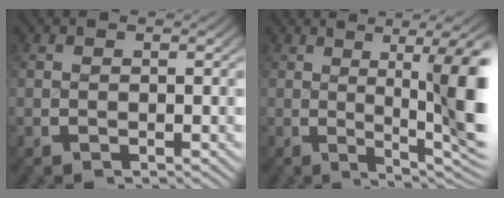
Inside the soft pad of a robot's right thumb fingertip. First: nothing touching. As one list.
[{"total": 11.0, "force": [0.4, 4.8, 9.9], "torque": [-0.120, -0.012, 0.004]}]